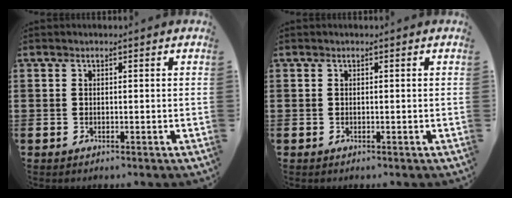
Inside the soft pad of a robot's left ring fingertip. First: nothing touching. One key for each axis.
{"total": 0.0}